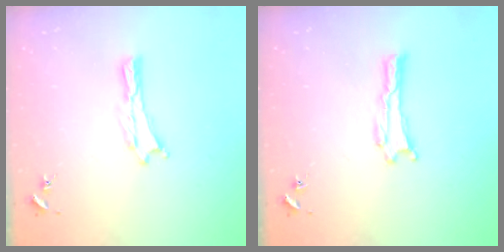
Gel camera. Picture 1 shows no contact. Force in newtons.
{"total": 0.0}